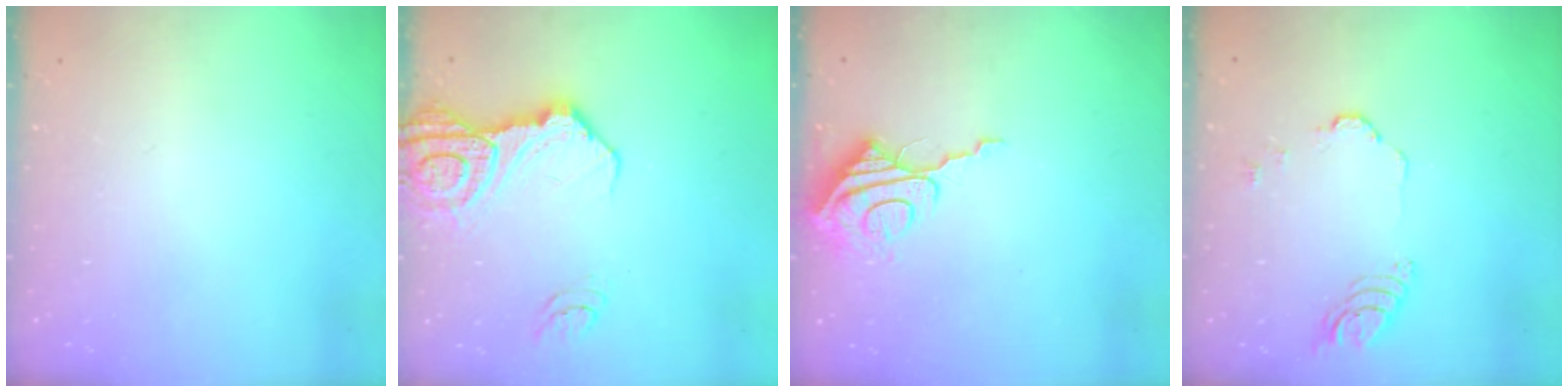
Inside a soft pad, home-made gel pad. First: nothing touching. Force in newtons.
{"total": 16.5, "press": 16.4, "slide": 1.7}
{"total": 9.3, "press": 9.3, "slide": 0.9}
{"total": 6.7, "press": 6.7, "slide": 0.8}